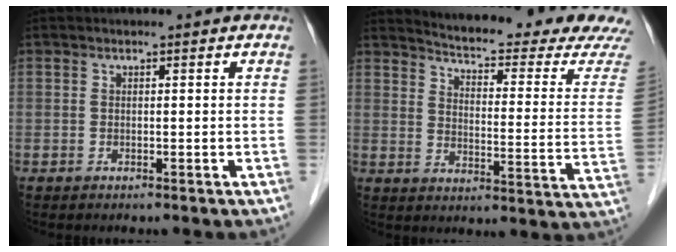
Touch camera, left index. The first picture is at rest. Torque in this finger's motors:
{"motor_torque": [0.05, -0.42, 0.35, 0.06]}